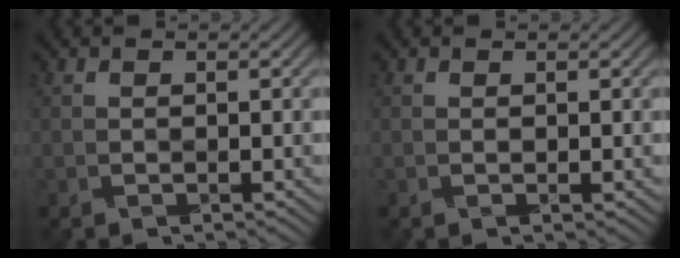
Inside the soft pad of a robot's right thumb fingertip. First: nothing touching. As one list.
[{"total": 0.0}]